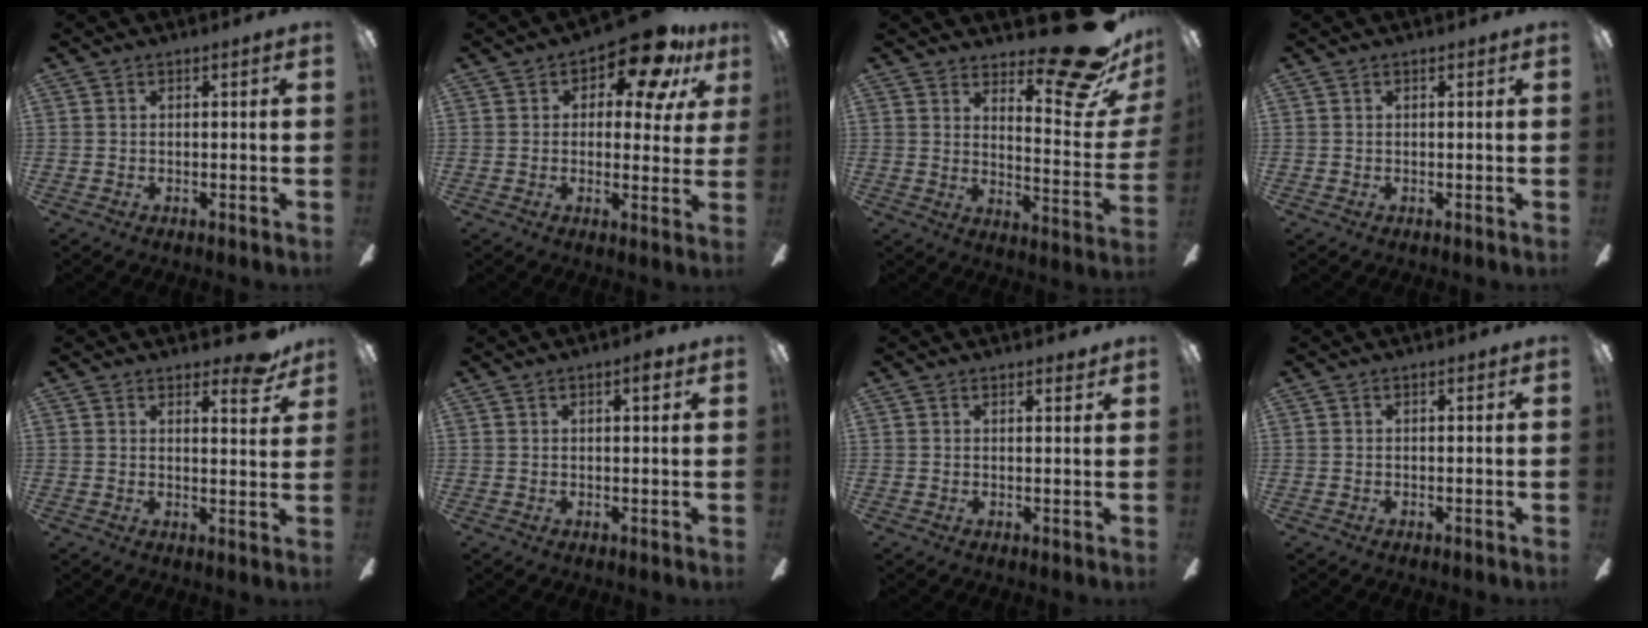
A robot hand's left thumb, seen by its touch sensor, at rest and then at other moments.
{"total": 12.9, "force": [7.7, 6.0, 8.5], "torque": [-0.101, -0.042, 0.127]}
{"total": 20.7, "force": [14.5, 6.1, 13.5], "torque": [-0.169, -0.101, 0.233]}
{"total": 0.0}
{"total": 7.1, "force": [5.3, 2.0, 4.1], "torque": [-0.054, -0.027, 0.089]}
{"total": 2.4, "force": [1.3, 0.5, 1.9], "torque": [-0.024, -0.002, 0.018]}
{"total": 1.5, "force": [1.3, 0.2, 0.6], "torque": [0.002, -0.008, 0.021]}
{"total": 0.0}